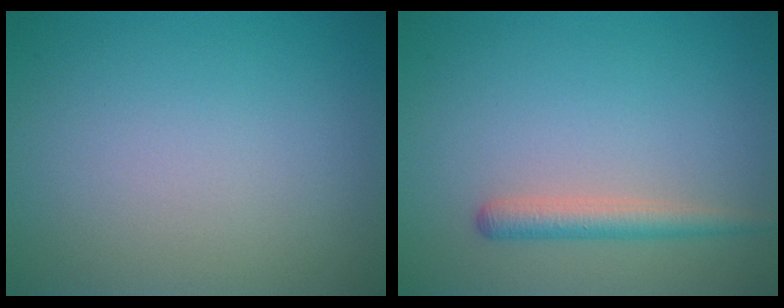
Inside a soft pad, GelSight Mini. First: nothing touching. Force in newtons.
{"total": 2.2, "press": 2.2, "slide": 0.1}